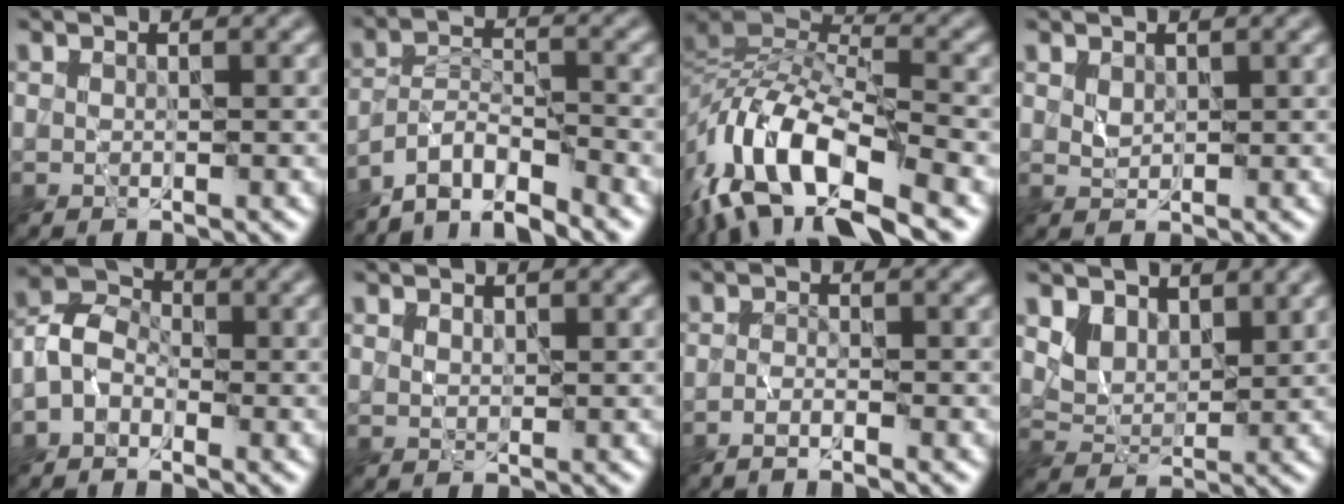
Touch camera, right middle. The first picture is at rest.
{"total": 5.2, "force": [-4.6, 1.2, 2.1], "torque": [-0.029, 0.001, -0.089]}
{"total": 13.8, "force": [-7.1, 6.0, 10.2], "torque": [-0.196, 0.011, -0.145]}
{"total": 1.0, "force": [0.6, 0.6, 0.7], "torque": [-0.016, -0.001, 0.015]}
{"total": 3.5, "force": [-1.5, 2.4, 2.0], "torque": [-0.040, 0.012, -0.041]}
{"total": 0.6, "force": [0.6, 0.1, 0.1], "torque": [-0.003, -0.002, 0.013]}
{"total": 1.5, "force": [-1.2, 0.1, 1.0], "torque": [-0.020, 0.001, -0.027]}
{"total": 3.0, "force": [2.2, 1.8, 1.1], "torque": [-0.037, -0.016, 0.047]}